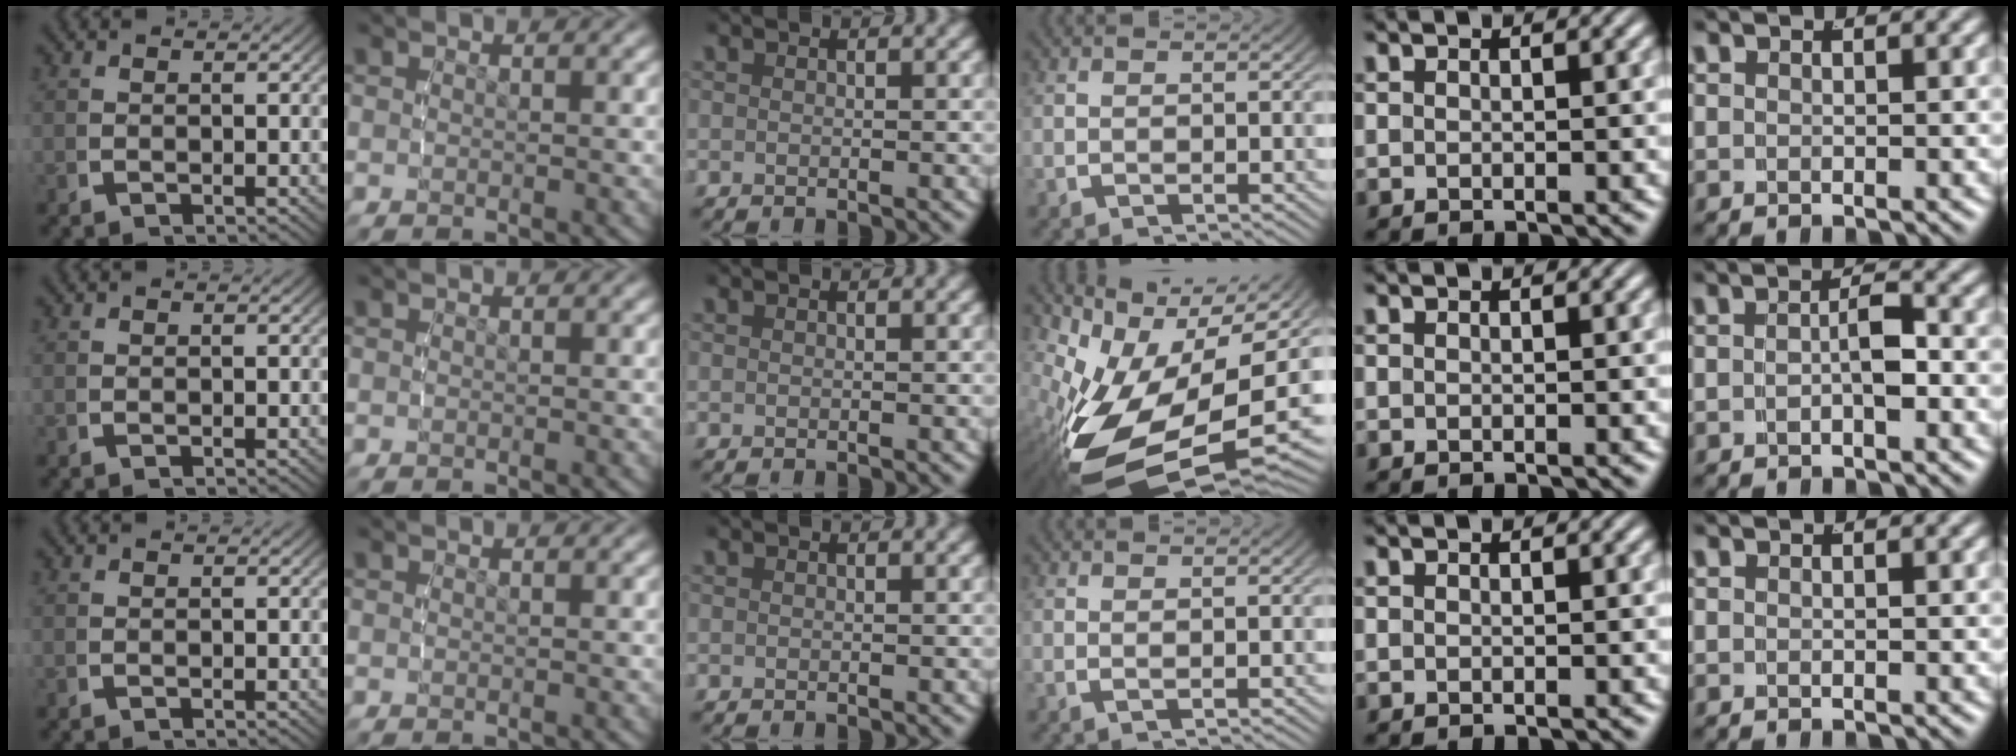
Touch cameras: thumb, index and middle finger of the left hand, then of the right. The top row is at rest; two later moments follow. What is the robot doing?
{"motion": "lift_and_place", "object": "button"}